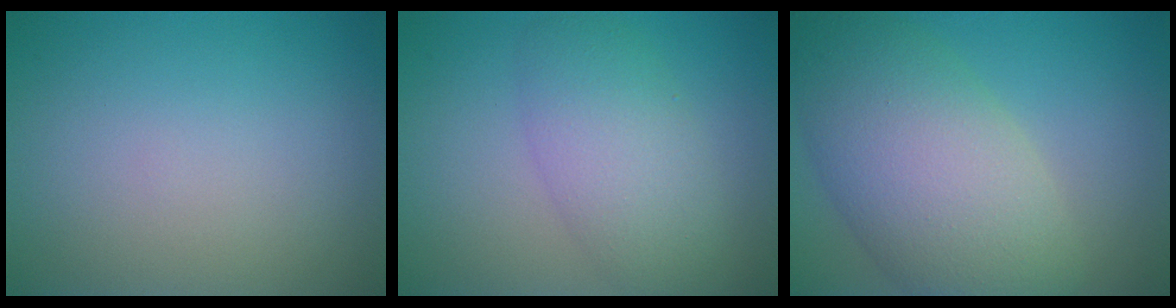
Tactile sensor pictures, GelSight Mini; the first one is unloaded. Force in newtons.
{"total": 4.9, "press": 4.9, "slide": 0.2}
{"total": 10.1, "press": 10.1, "slide": 0.3}